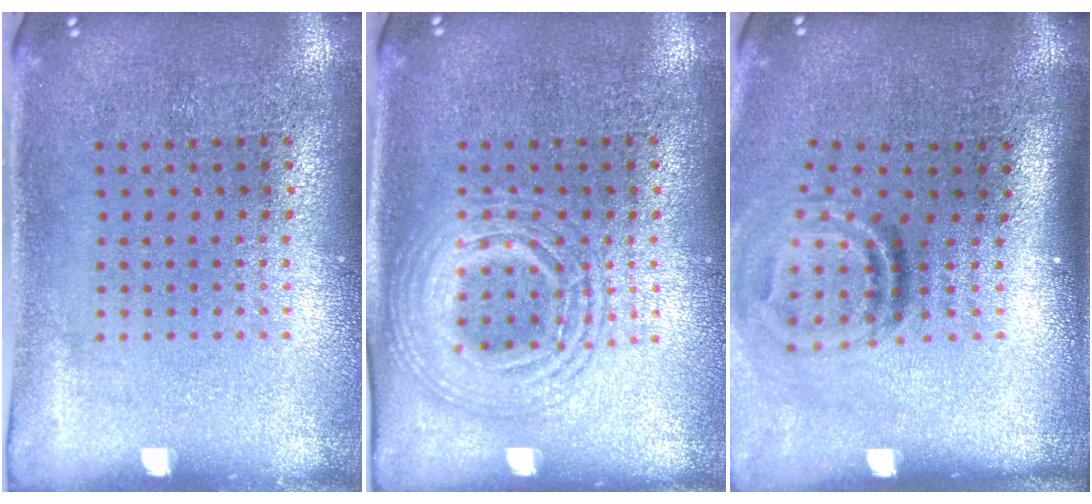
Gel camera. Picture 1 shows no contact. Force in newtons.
{"total": 2.6, "press": 2.6, "slide": 0.2}
{"total": 1.8, "press": 1.0, "slide": 1.5}